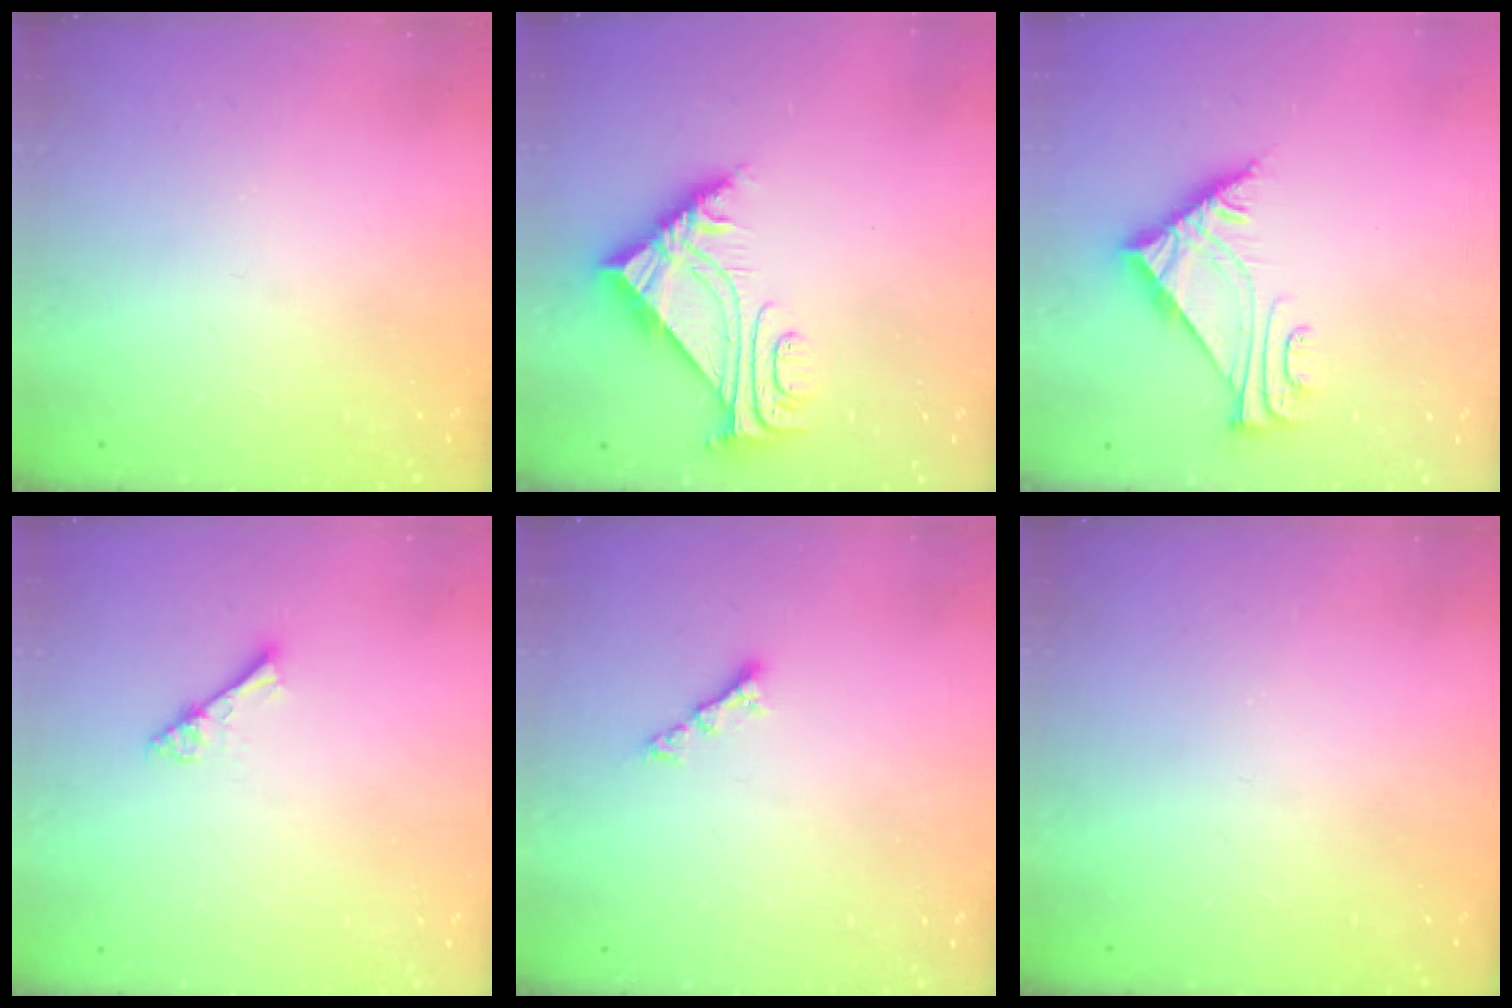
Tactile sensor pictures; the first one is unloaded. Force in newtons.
{"total": 6.5, "press": 6.4, "slide": 0.9}
{"total": 6.0, "press": 6.0, "slide": 0.2}
{"total": 2.8, "press": 2.8, "slide": 0.3}
{"total": 3.6, "press": 3.6, "slide": 0.2}
{"total": 0.0}